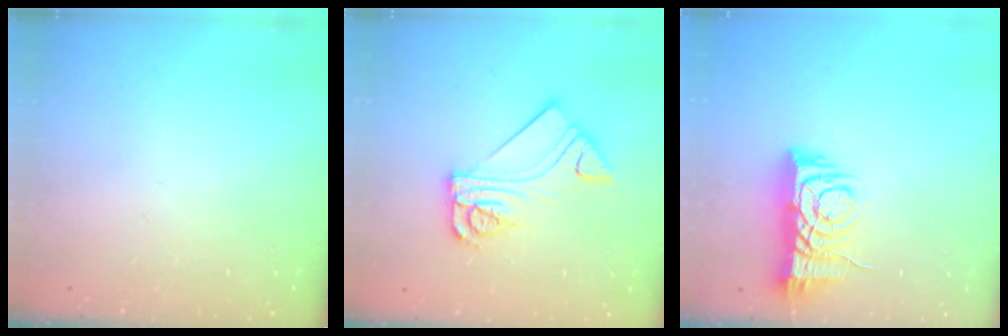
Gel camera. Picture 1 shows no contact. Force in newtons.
{"total": 11.1, "press": 11.1, "slide": 0.6}
{"total": 9.1, "press": 9.1, "slide": 1.0}